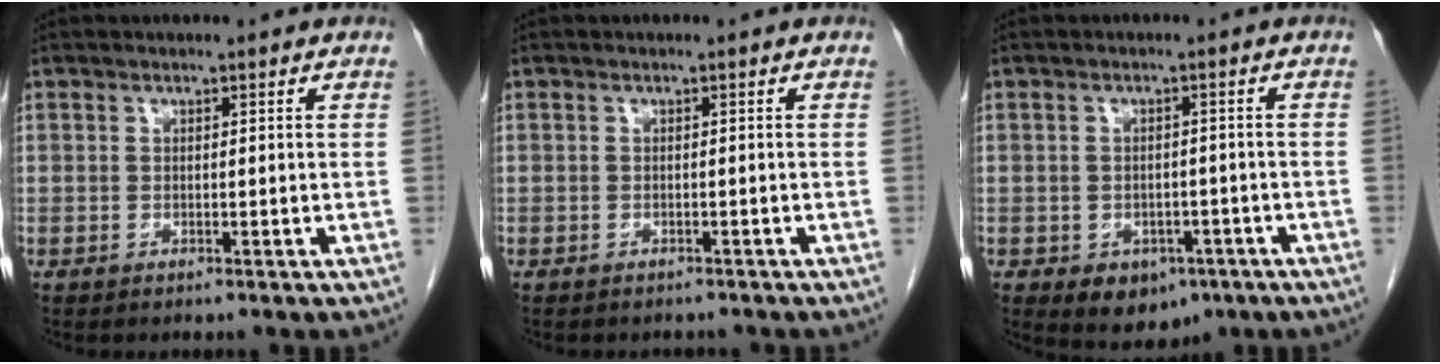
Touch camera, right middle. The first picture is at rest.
{"total": 2.2, "force": [-2.0, 0.9, 0.4], "torque": [-0.011, -0.001, -0.025]}
{"total": 6.4, "force": [-3.3, 4.3, 3.3], "torque": [-0.039, 0.002, -0.034]}